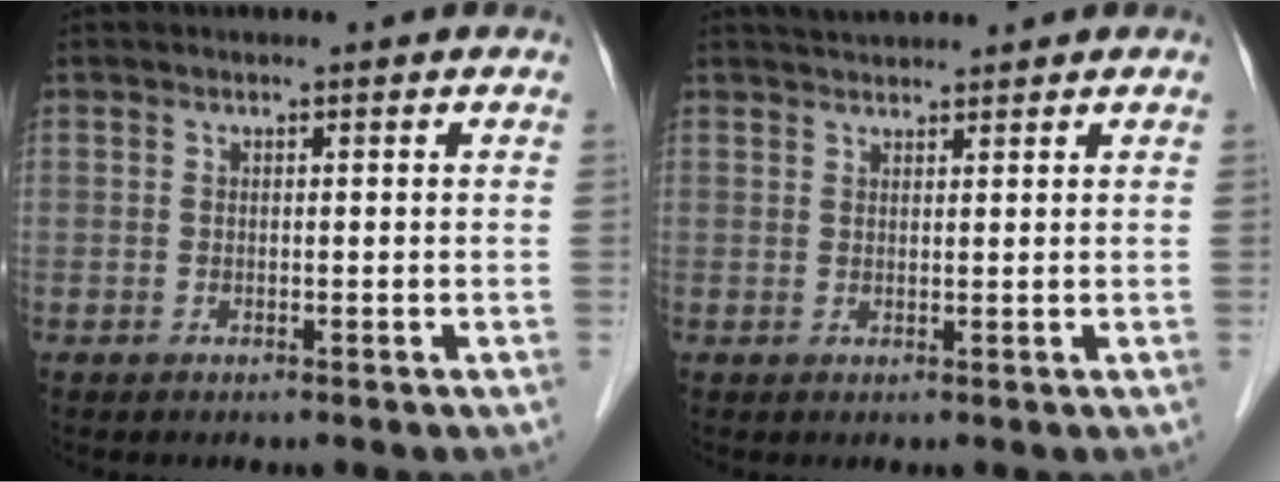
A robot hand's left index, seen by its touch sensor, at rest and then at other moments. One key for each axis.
{"total": 2.5, "fx": 2.5, "fy": 0.2, "fz": 0.4, "tx": -0.010, "ty": 0.023, "tz": 0.046}